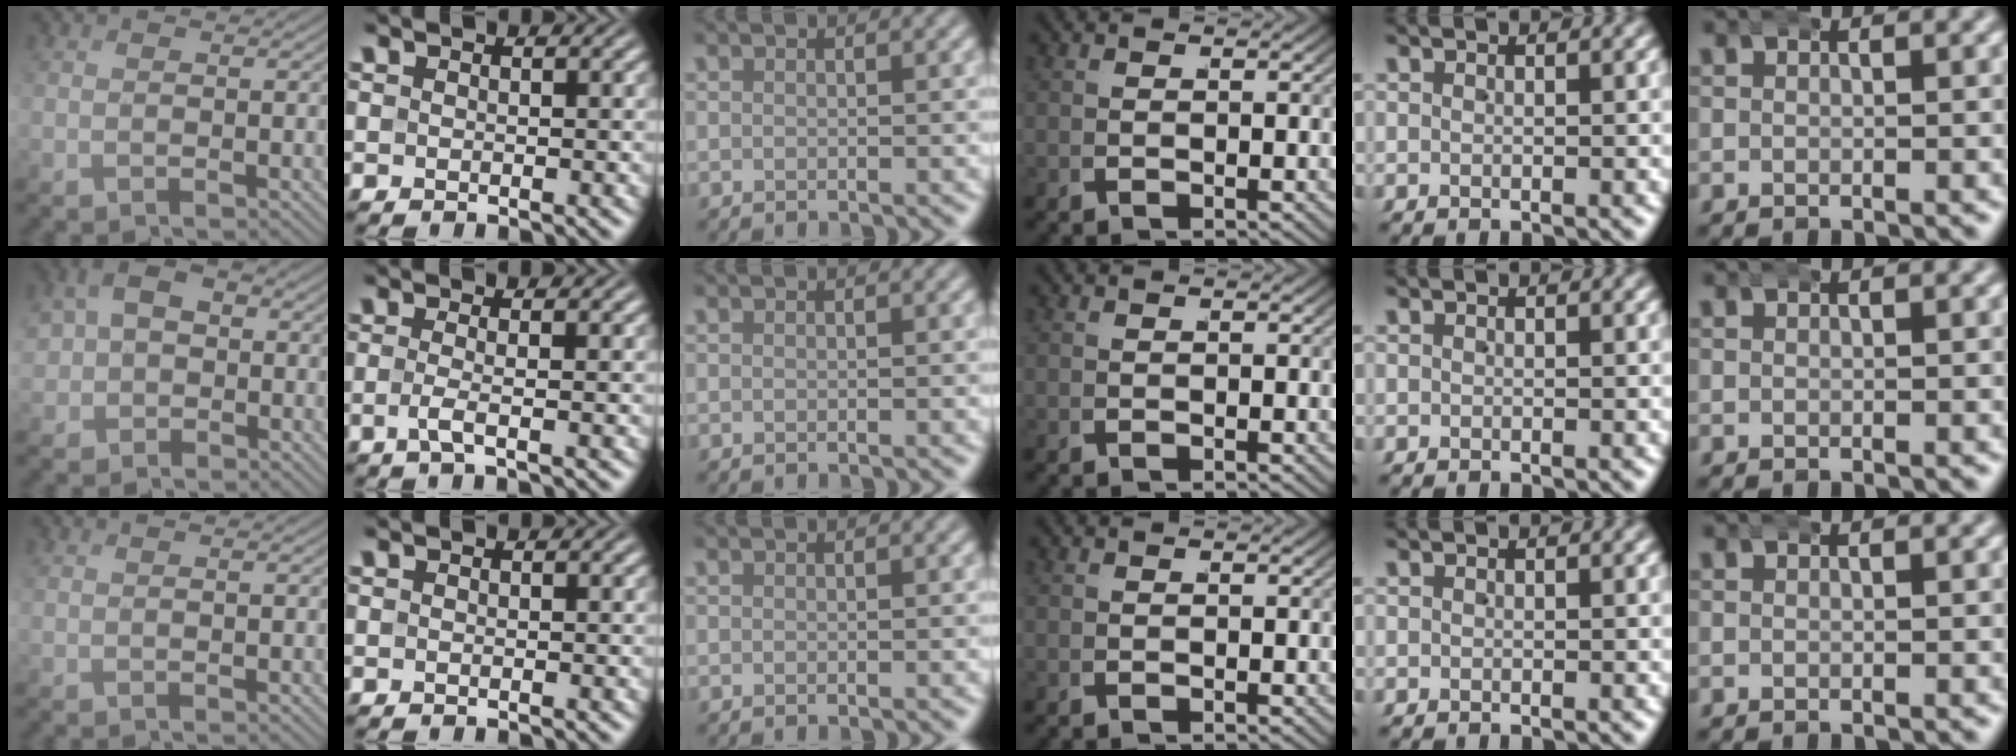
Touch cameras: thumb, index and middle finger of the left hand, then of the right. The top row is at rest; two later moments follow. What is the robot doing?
{"motion": "wrap", "object": "aluminum foil"}